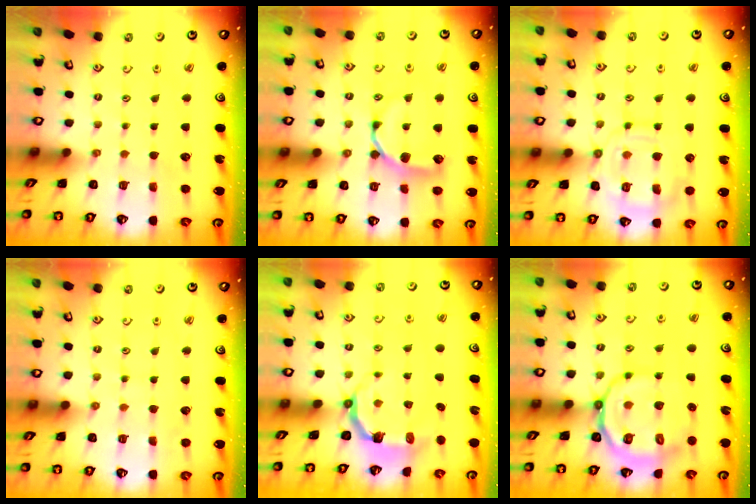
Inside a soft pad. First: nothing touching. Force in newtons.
{"total": 8.9, "press": 8.9, "slide": 0.9}
{"total": 11.9, "press": 11.9, "slide": 0.7}
{"total": 4.4, "press": 4.4, "slide": 0.5}
{"total": 4.8, "press": 3.2, "slide": 3.6}
{"total": 15.3, "press": 15.1, "slide": 2.6}